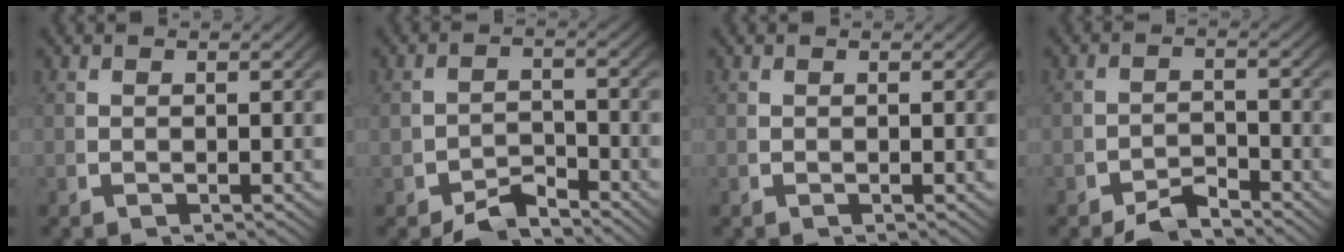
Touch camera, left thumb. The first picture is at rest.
{"total": 3.6, "force": [-3.0, 1.5, 1.3], "torque": [-0.007, -0.015, -0.051]}
{"total": 0.0}
{"total": 3.2, "force": [-2.9, 1.0, 1.0], "torque": [-0.002, -0.011, -0.052]}